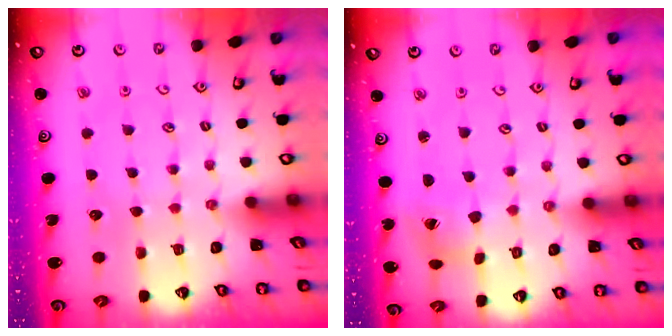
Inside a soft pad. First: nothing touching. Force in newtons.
{"total": 4.7, "press": 4.6, "slide": 0.4}